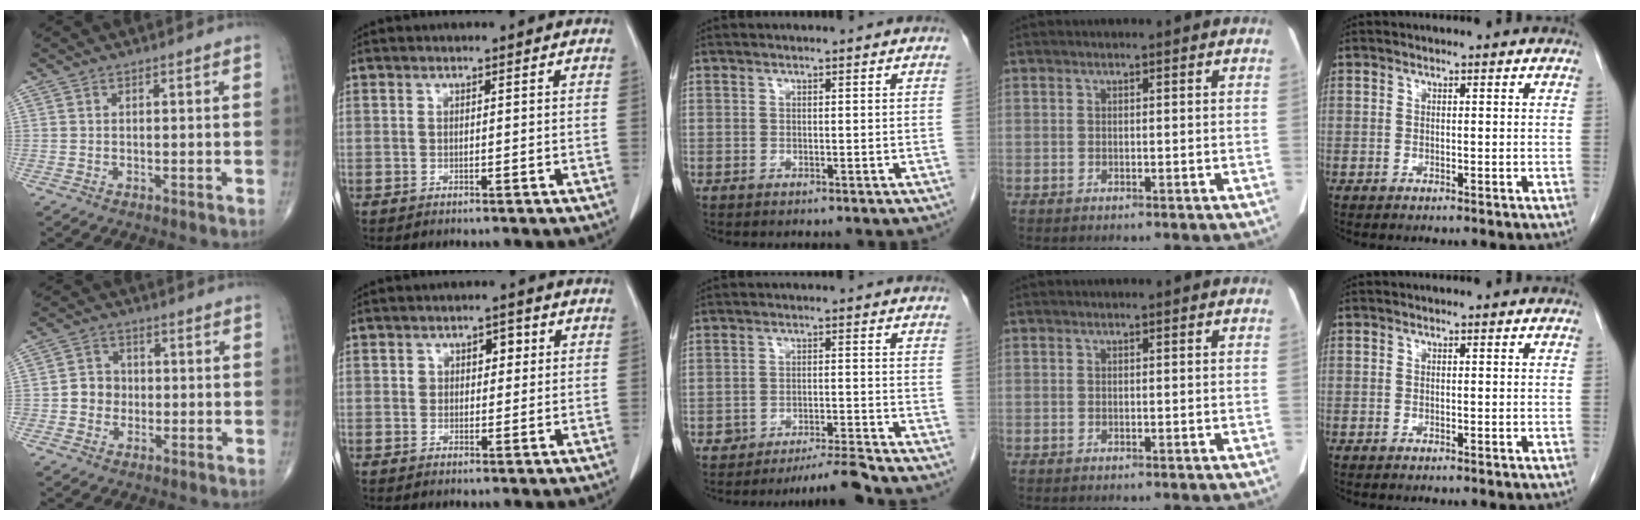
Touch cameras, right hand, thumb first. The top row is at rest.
{"thumb": {"total": 5.1, "force": [-0.7, 4.7, 2.0], "torque": [-0.008, 0.013, -0.020]}, "index": {"total": 3.2, "force": [1.0, 2.1, 2.2], "torque": [-0.028, 0.011, 0.015]}, "middle": {"total": 4.2, "force": [-4.0, -0.9, 1.0], "torque": [-0.016, -0.009, -0.066]}}